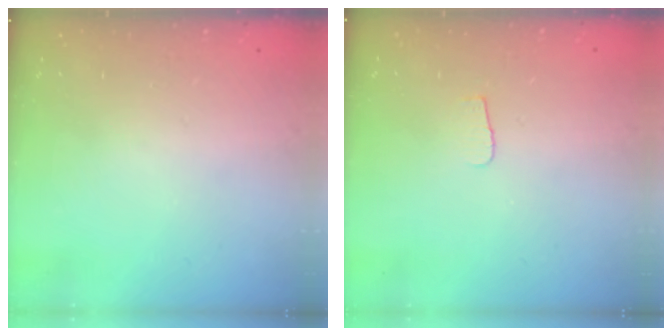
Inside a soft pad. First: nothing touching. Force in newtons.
{"total": 3.6, "press": 3.5, "slide": 0.4}